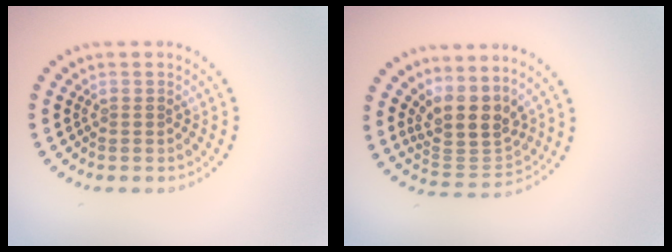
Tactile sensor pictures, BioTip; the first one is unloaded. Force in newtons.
{"total": 4.2, "press": 3.4, "slide": 2.5}